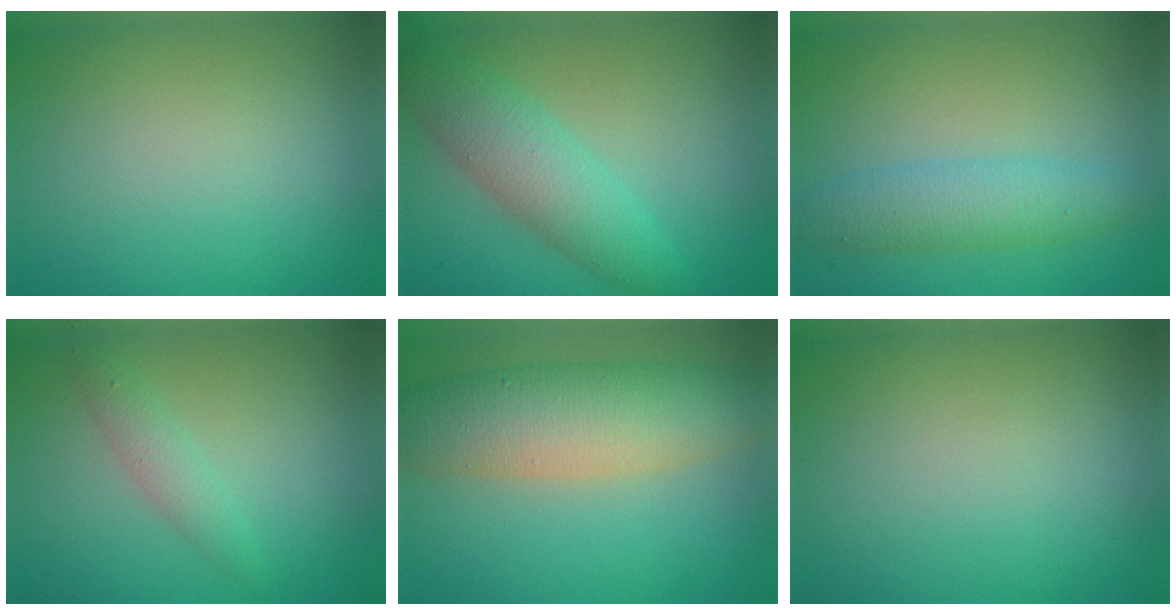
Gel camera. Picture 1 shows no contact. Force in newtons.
{"total": 5.1, "press": 5.1, "slide": 0.1}
{"total": 3.7, "press": 3.7, "slide": 0.1}
{"total": 1.8, "press": 1.8, "slide": 0.1}
{"total": 8.2, "press": 8.2, "slide": 0.4}
{"total": 0.0}